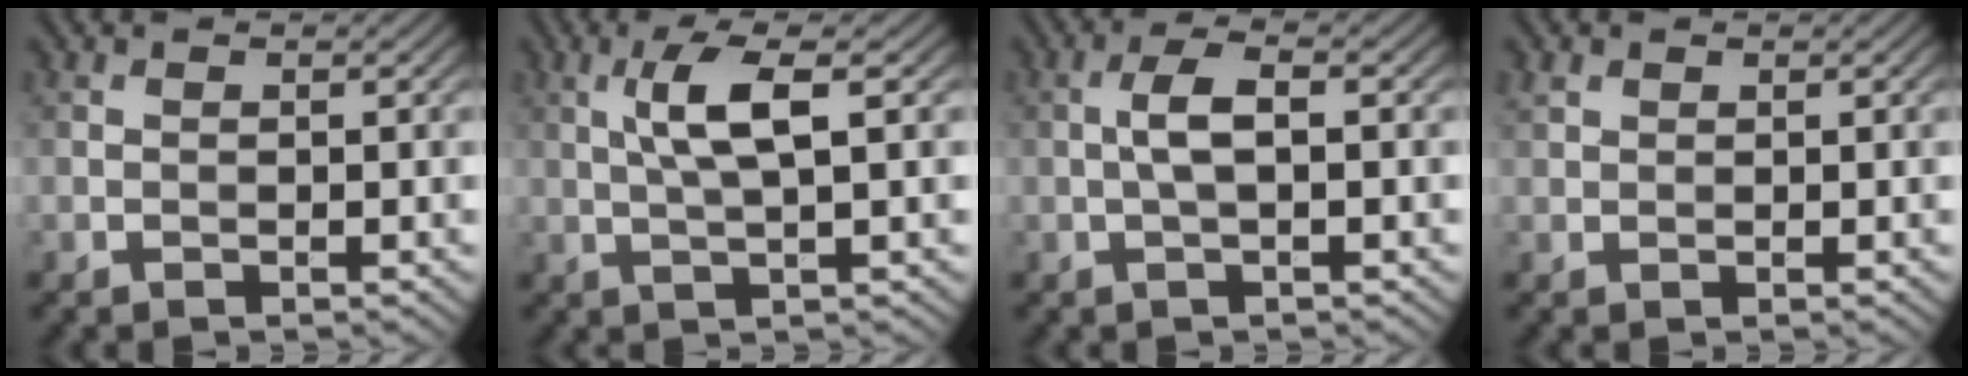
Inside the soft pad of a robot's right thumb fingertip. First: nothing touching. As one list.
[{"total": 4.9, "force": [1.2, 0.7, 4.7], "torque": [-0.098, 0.009, 0.026]}, {"total": 3.4, "force": [-0.1, 0.9, 3.2], "torque": [-0.066, 0.011, -0.006]}, {"total": 1.0, "force": [0.7, 0.7, 0.4], "torque": [-0.010, 0.002, 0.015]}]